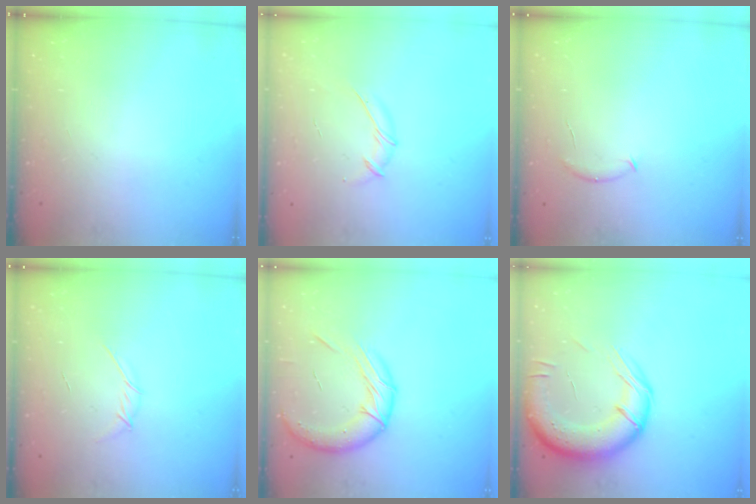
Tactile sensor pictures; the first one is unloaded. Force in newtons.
{"total": 6.1, "press": 6.0, "slide": 1.1}
{"total": 5.8, "press": 5.7, "slide": 1.2}
{"total": 4.2, "press": 4.2, "slide": 0.8}
{"total": 16.1, "press": 15.9, "slide": 2.5}
{"total": 18.4, "press": 18.0, "slide": 3.7}